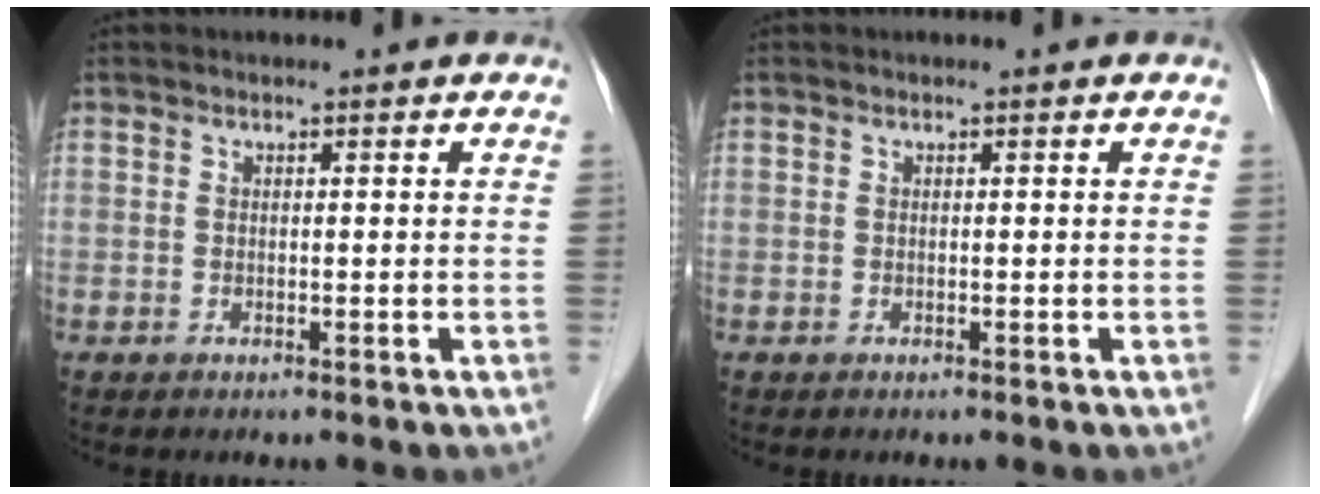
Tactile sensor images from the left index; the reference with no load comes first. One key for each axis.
{"total": 0.0}